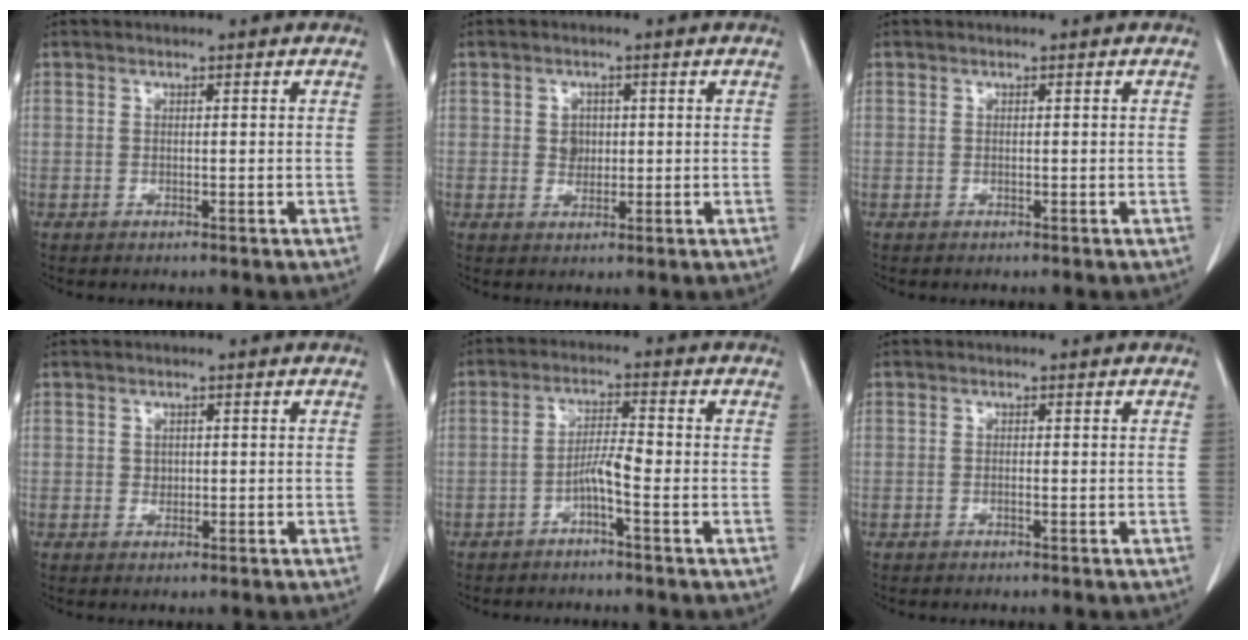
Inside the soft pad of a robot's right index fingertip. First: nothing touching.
{"total": 2.5, "force": [0.3, 2.1, 1.2], "torque": [-0.017, 0.002, 0.007]}
{"total": 0.0}
{"total": 0.9, "force": [0.1, 0.8, 0.4], "torque": [-0.005, 0.001, 0.003]}
{"total": 3.8, "force": [-1.7, 0.1, 3.4], "torque": [-0.064, 0.005, -0.034]}
{"total": 0.0}